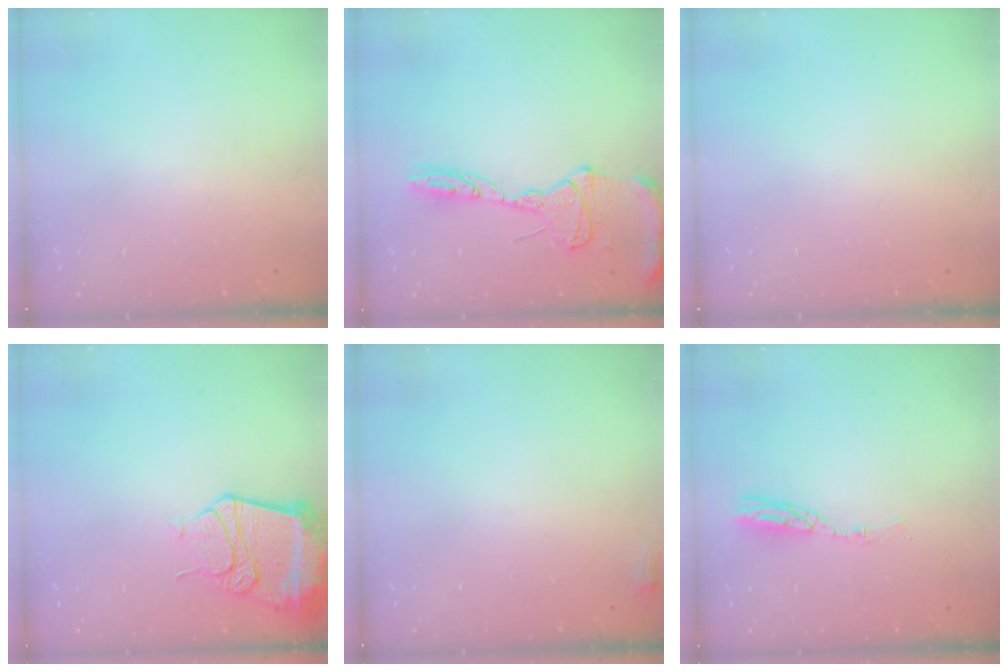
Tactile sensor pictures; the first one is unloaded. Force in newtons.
{"total": 15.5, "press": 15.4, "slide": 1.2}
{"total": 0.0}
{"total": 14.5, "press": 14.4, "slide": 1.7}
{"total": 3.2, "press": 2.9, "slide": 1.3}
{"total": 5.0, "press": 5.0, "slide": 0.2}